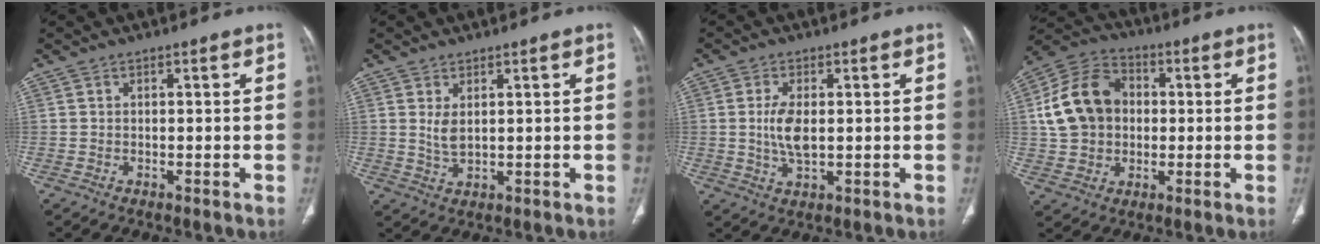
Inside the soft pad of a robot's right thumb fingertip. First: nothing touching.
{"total": 3.0, "force": [0.9, 1.4, 2.5], "torque": [-0.049, -0.011, 0.027]}
{"total": 5.7, "force": [0.3, 2.7, 5.0], "torque": [-0.105, -0.005, 0.008]}
{"total": 14.5, "force": [1.3, 11.6, 8.6], "torque": [-0.144, 0.024, 0.021]}